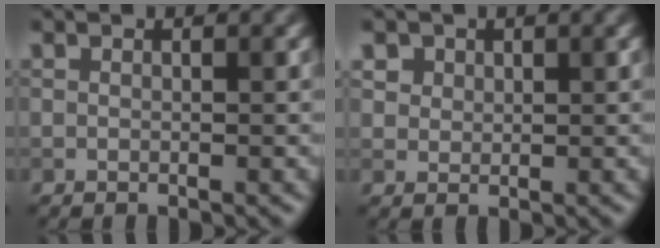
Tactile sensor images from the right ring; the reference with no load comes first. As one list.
[{"total": 2.4, "force": [1.4, 1.8, 0.8], "torque": [-0.028, -0.001, 0.032]}]